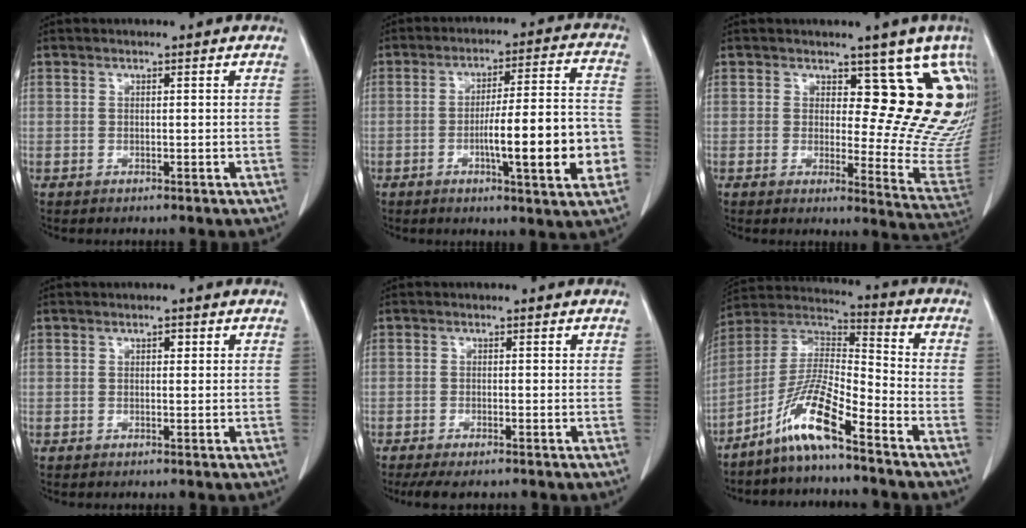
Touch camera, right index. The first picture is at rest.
{"total": 15.1, "force": [-4.0, 1.5, 14.4], "torque": [-0.209, 0.009, -0.057]}
{"total": 14.0, "force": [8.6, 5.2, 9.8], "torque": [-0.099, -0.033, 0.080]}
{"total": 0.8, "force": [0.3, 0.4, 0.6], "torque": [-0.007, 0.001, 0.003]}
{"total": 4.3, "force": [-3.4, 0.8, 2.4], "torque": [-0.036, -0.010, -0.054]}
{"total": 11.2, "force": [-7.6, 0.5, 8.2], "torque": [-0.169, 0.002, -0.152]}